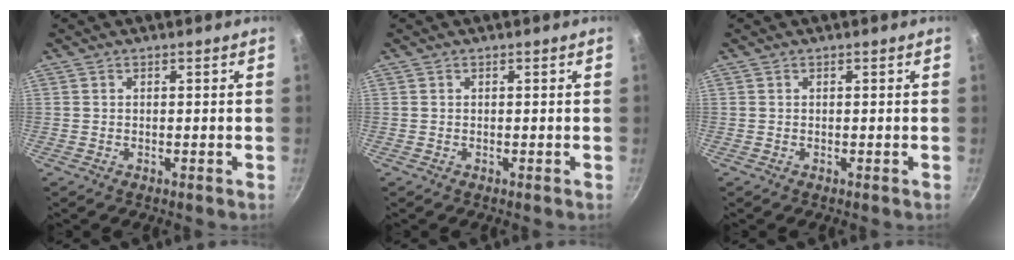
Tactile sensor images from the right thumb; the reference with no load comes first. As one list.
[{"total": 0.0}, {"total": 0.0}]